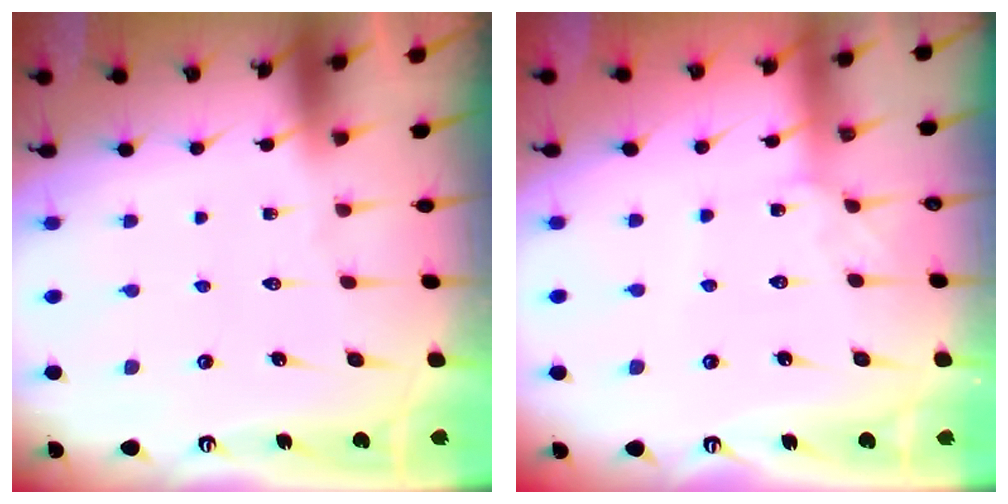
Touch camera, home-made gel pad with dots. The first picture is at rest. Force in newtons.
{"total": 3.2, "press": 3.2, "slide": 0.2}